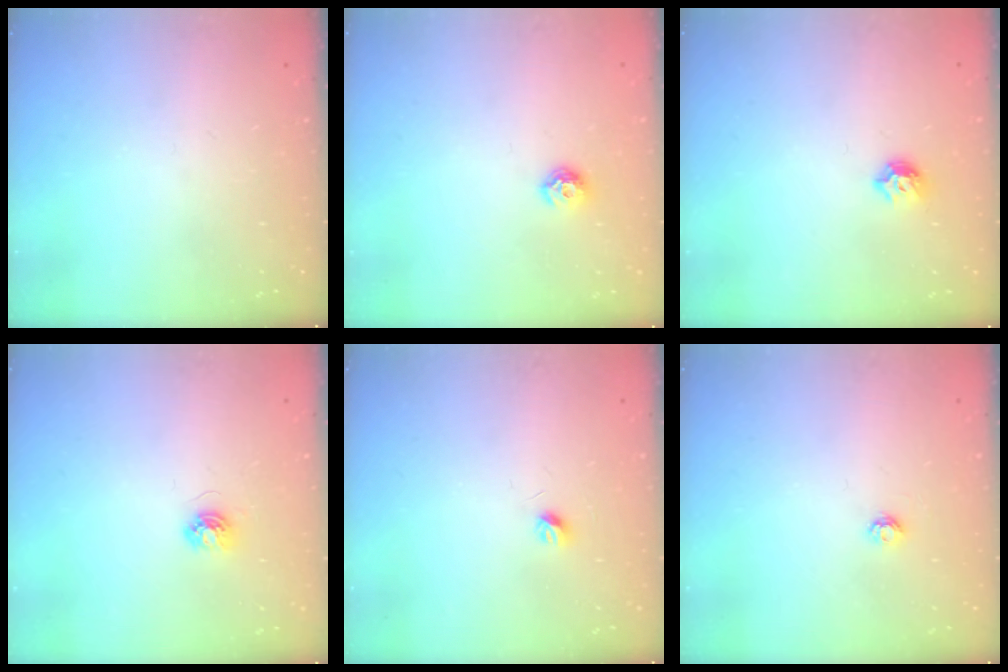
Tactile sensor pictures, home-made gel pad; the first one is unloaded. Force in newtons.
{"total": 7.1, "press": 7.1, "slide": 0.8}
{"total": 6.6, "press": 6.5, "slide": 1.2}
{"total": 4.5, "press": 4.4, "slide": 0.5}
{"total": 3.6, "press": 3.5, "slide": 0.7}
{"total": 3.7, "press": 3.7, "slide": 0.5}